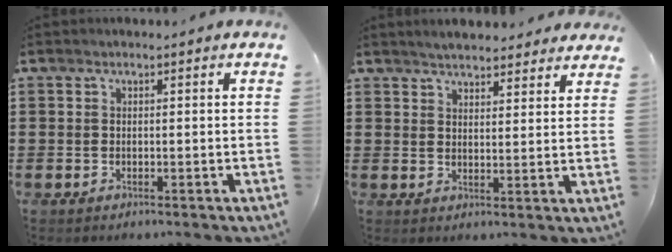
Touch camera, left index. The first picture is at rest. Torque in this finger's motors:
{"motor_torque": [0.88, 0.84, 0.35, 0.08]}